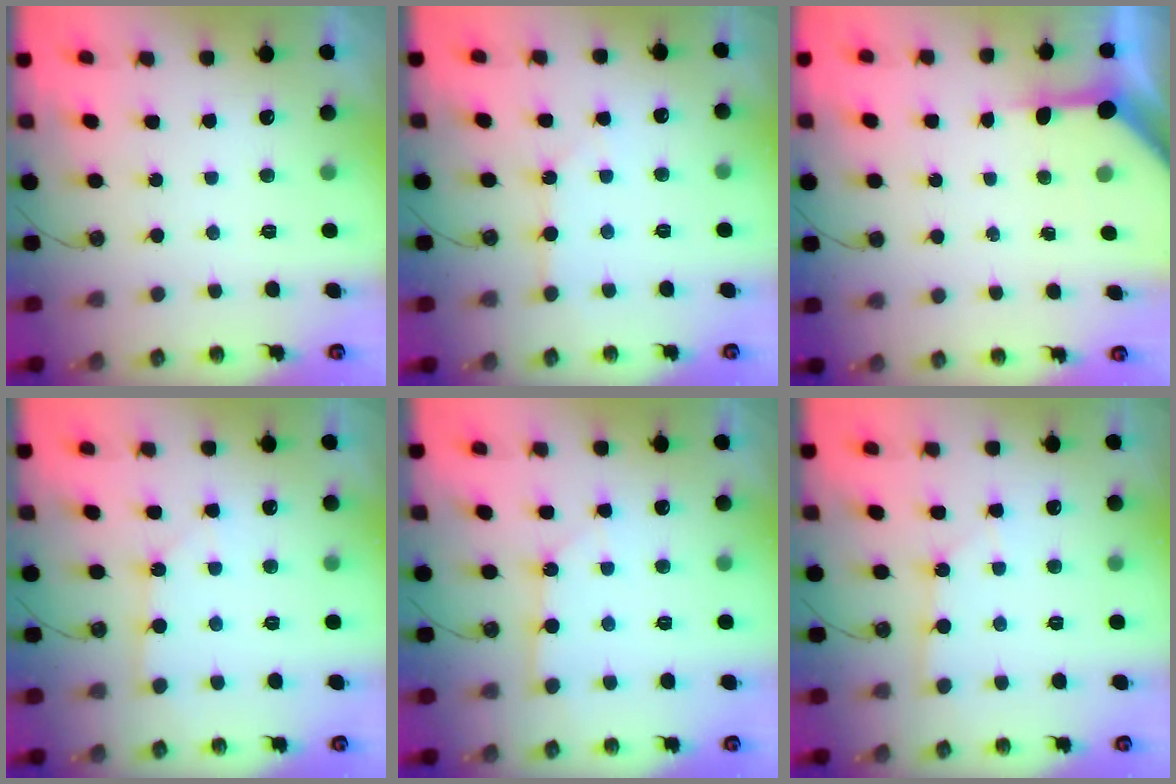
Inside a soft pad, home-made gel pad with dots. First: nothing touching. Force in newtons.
{"total": 3.0, "press": 3.0, "slide": 0.3}
{"total": 5.2, "press": 5.2, "slide": 0.2}
{"total": 3.3, "press": 3.3, "slide": 0.4}
{"total": 2.9, "press": 2.9, "slide": 0.3}
{"total": 1.9, "press": 1.9, "slide": 0.2}